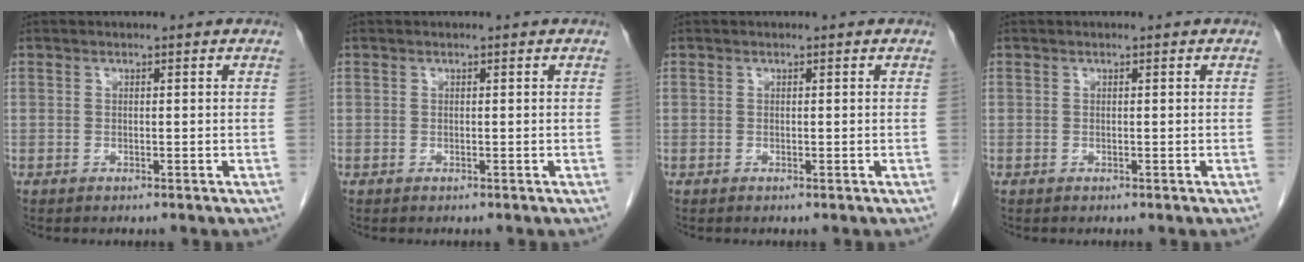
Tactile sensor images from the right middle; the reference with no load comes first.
{"total": 0.0}
{"total": 0.0}
{"total": 0.0}